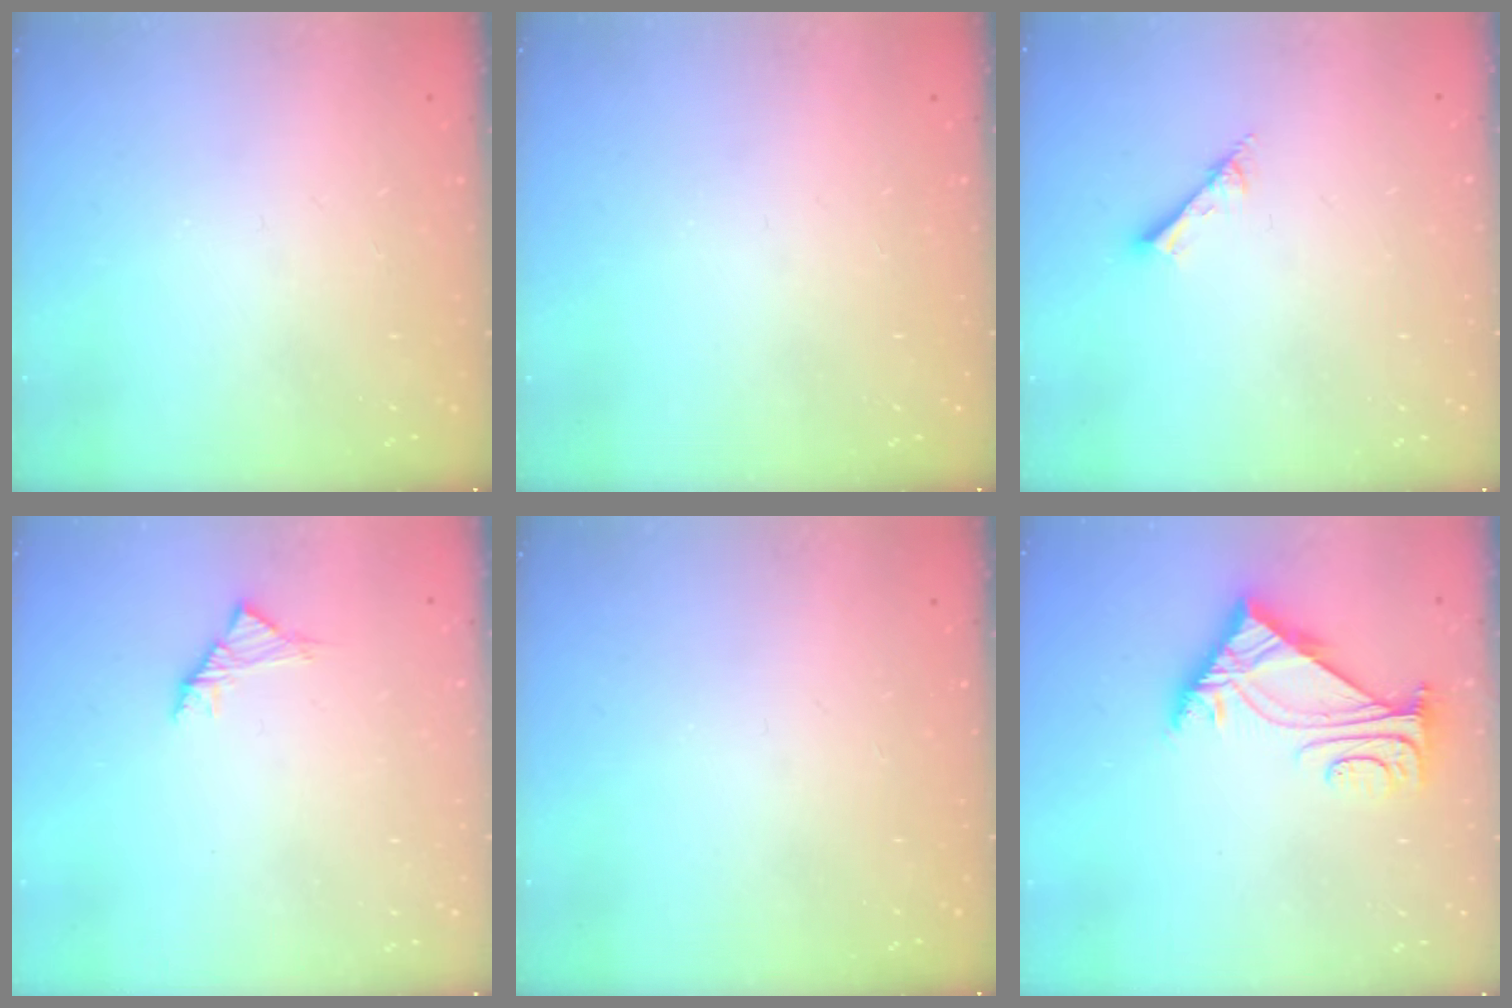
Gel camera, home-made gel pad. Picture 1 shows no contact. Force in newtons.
{"total": 0.0}
{"total": 2.8, "press": 2.7, "slide": 0.4}
{"total": 2.8, "press": 2.6, "slide": 0.8}
{"total": 0.0}
{"total": 6.1, "press": 6.0, "slide": 1.1}